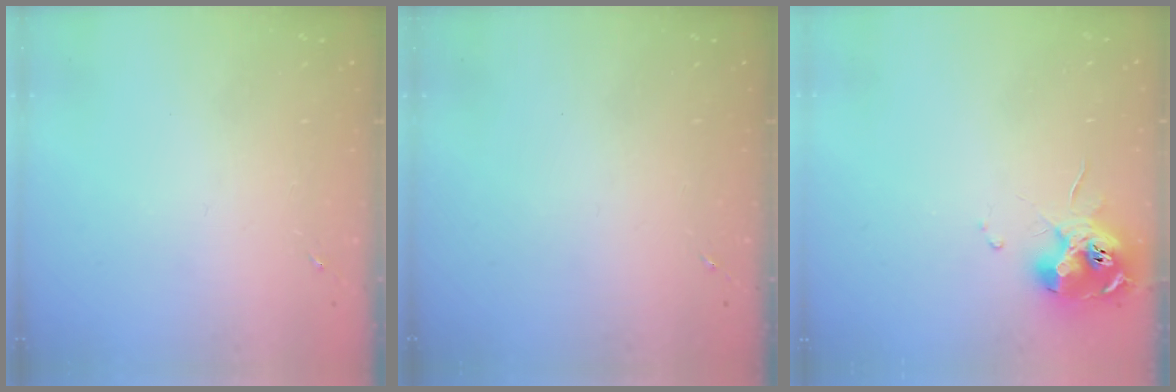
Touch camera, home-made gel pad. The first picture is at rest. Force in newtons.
{"total": 0.0}
{"total": 13.5, "press": 13.5, "slide": 1.2}